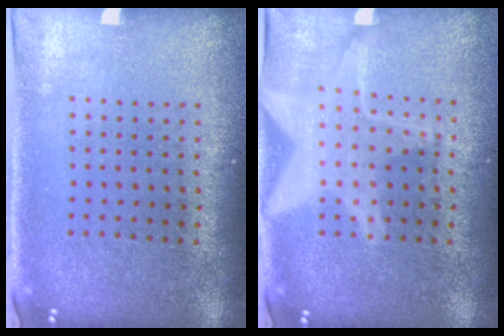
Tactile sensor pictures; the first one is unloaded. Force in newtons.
{"total": 2.3, "press": 2.3, "slide": 0.3}